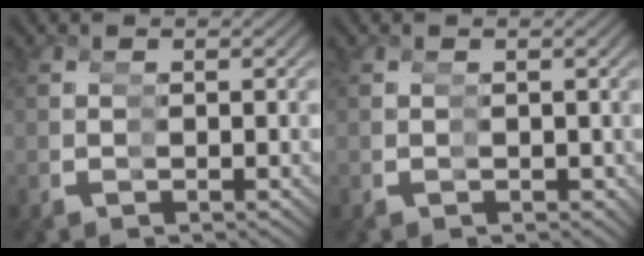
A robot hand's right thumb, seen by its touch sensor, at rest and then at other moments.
{"total": 1.2, "force": [-0.2, 1.1, 0.1], "torque": [-0.002, -0.008, 0.001]}